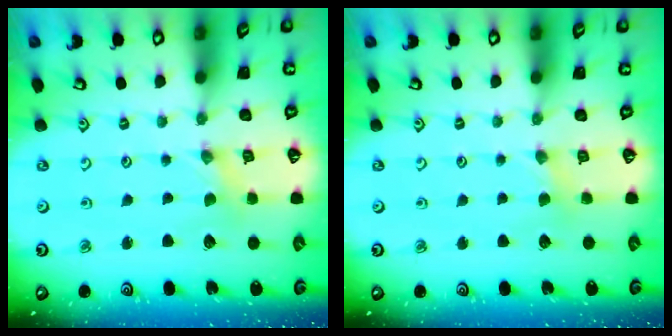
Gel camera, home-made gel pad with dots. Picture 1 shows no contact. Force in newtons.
{"total": 1.9, "press": 1.8, "slide": 0.4}